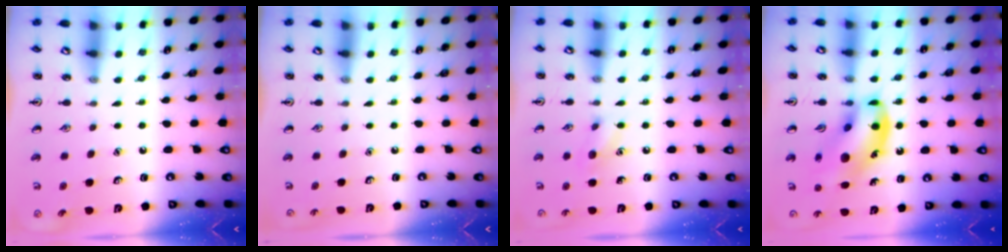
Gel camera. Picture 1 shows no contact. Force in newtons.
{"total": 0.0}
{"total": 6.9, "press": 6.6, "slide": 2.0}
{"total": 15.5, "press": 15.2, "slide": 2.9}